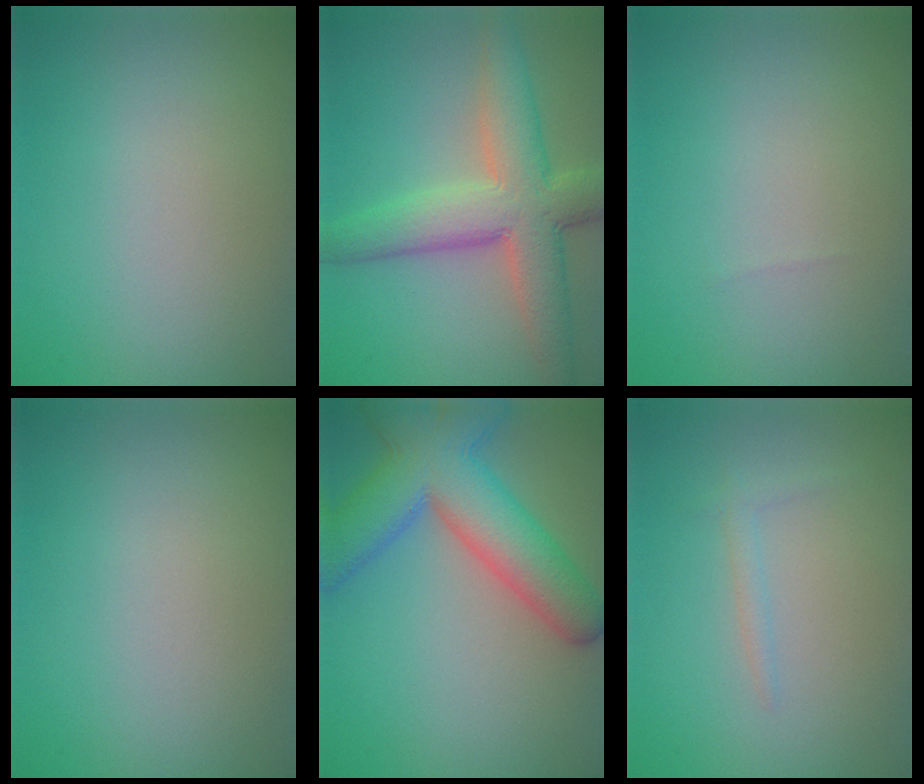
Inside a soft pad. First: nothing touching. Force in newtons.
{"total": 7.9, "press": 7.8, "slide": 0.4}
{"total": 0.0}
{"total": 0.0}
{"total": 9.9, "press": 9.9, "slide": 0.4}
{"total": 1.0, "press": 1.0, "slide": 0.1}